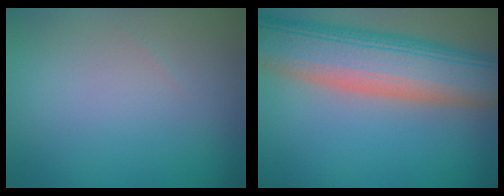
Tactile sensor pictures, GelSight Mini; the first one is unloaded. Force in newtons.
{"total": 11.5, "press": 11.4, "slide": 1.0}